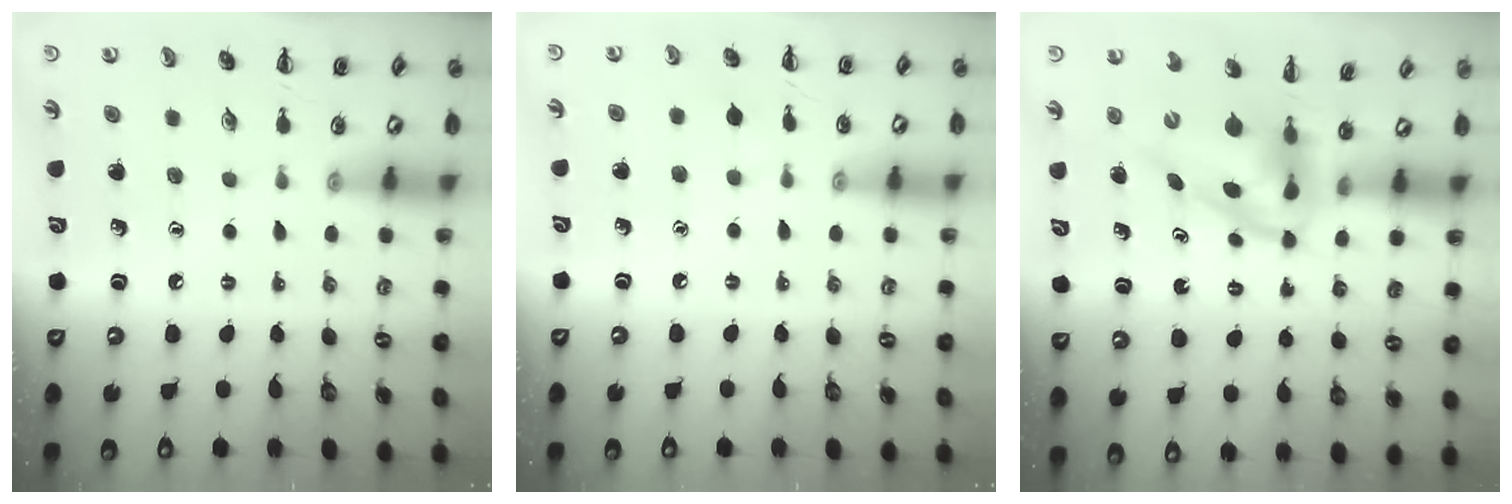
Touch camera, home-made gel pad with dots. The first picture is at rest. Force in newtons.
{"total": 2.8, "press": 2.6, "slide": 1.1}
{"total": 3.7, "press": 3.7, "slide": 0.6}